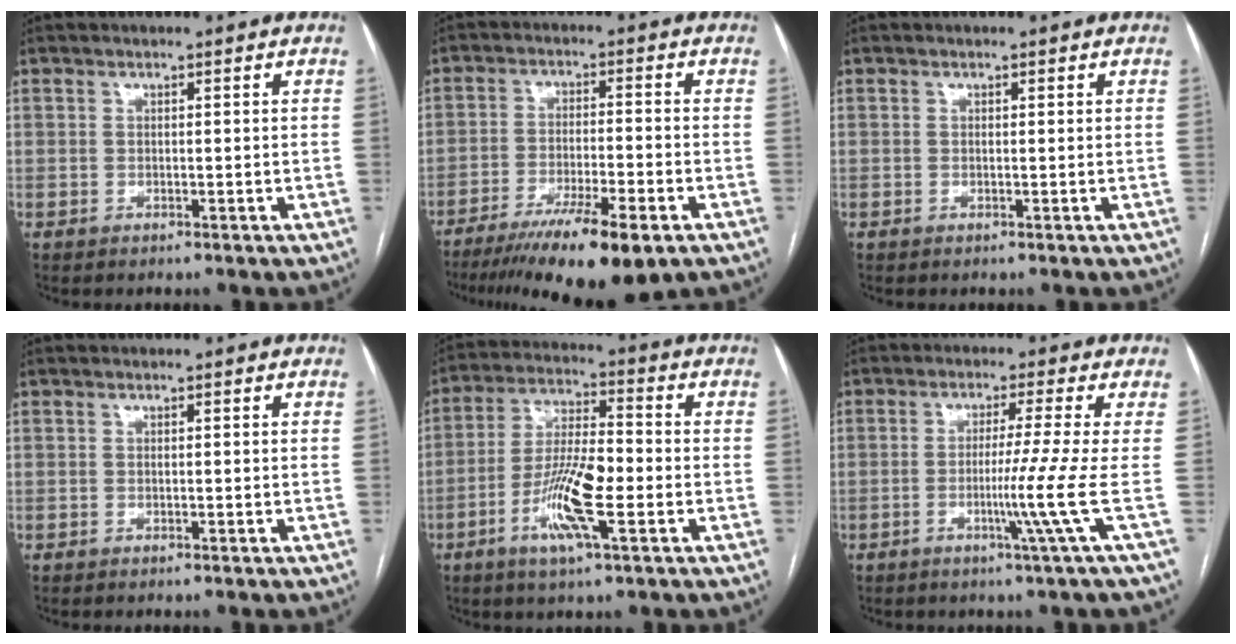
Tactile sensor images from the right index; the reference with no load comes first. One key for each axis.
{"total": 14.8, "fx": -10.0, "fy": 1.2, "fz": 10.8, "tx": -0.163, "ty": -0.036, "tz": -0.162}
{"total": 0.0}
{"total": 0.0}
{"total": 11.5, "fx": -3.8, "fy": 1.9, "fz": 10.7, "tx": -0.206, "ty": 0.000, "tz": -0.070}
{"total": 6.4, "fx": -1.8, "fy": -3.0, "fz": 5.4, "tx": -0.094, "ty": -0.017, "tz": -0.035}